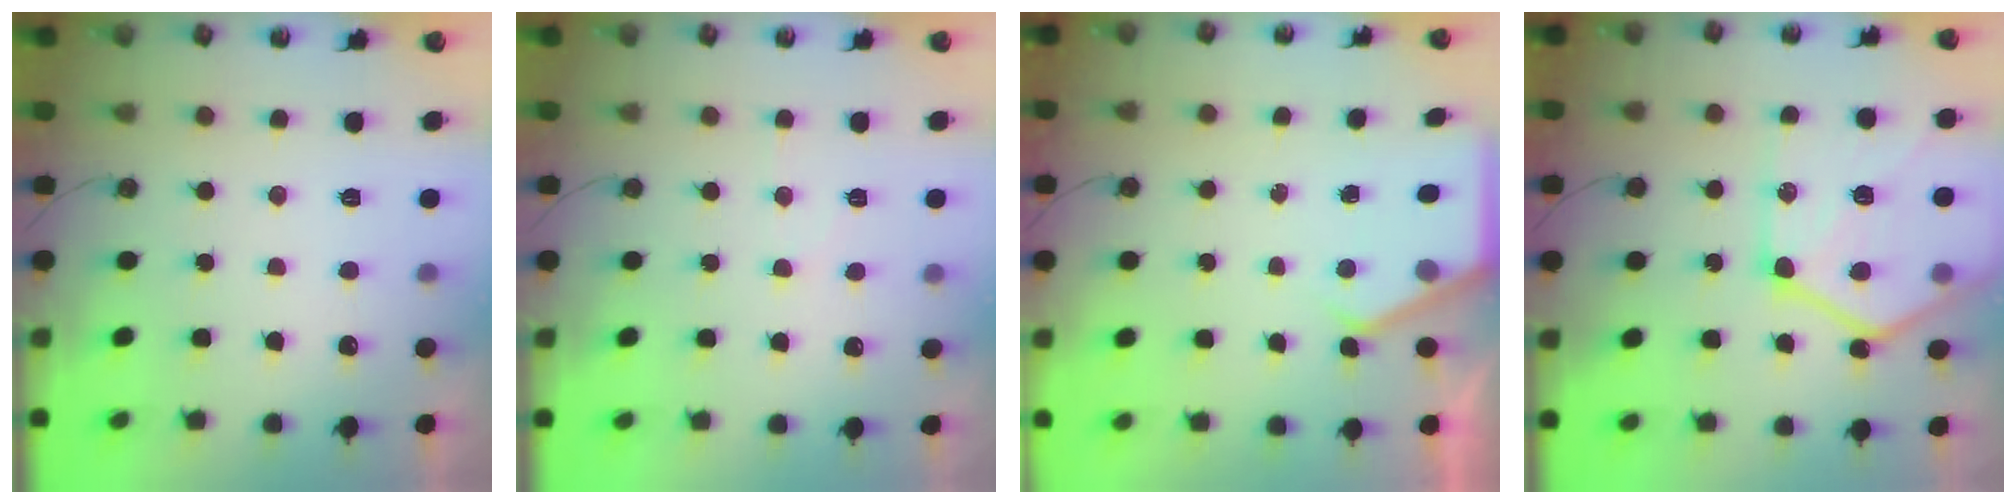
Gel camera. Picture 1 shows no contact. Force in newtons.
{"total": 4.1, "press": 4.0, "slide": 0.6}
{"total": 3.5, "press": 3.4, "slide": 0.5}
{"total": 23.2, "press": 23.0, "slide": 2.3}